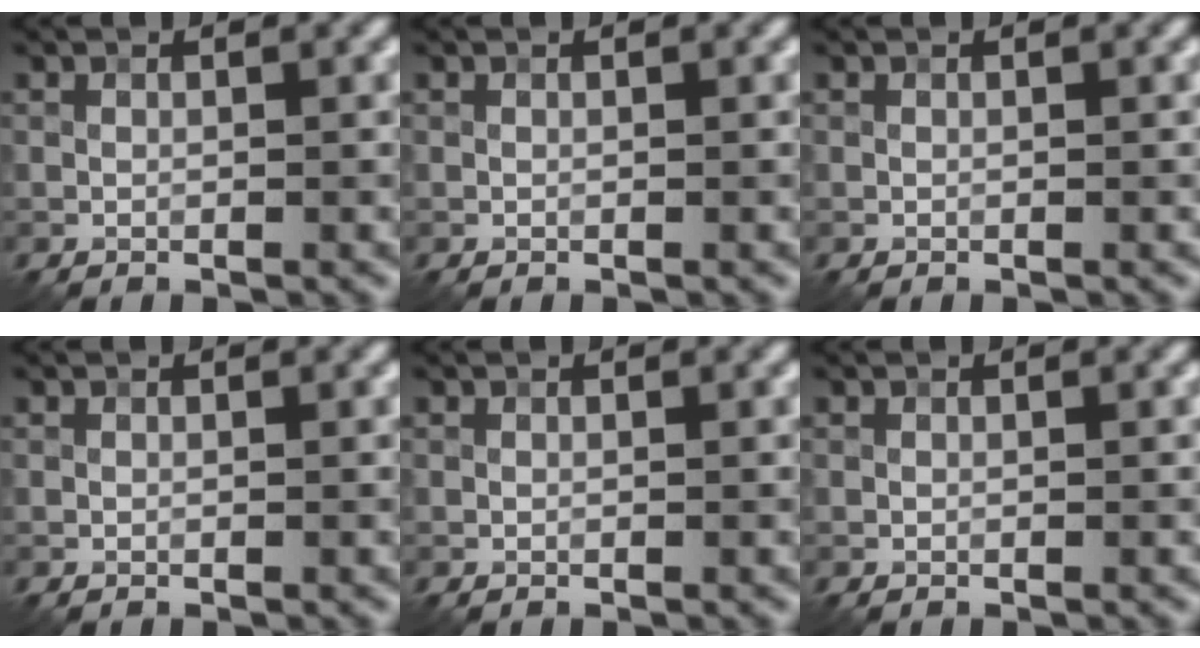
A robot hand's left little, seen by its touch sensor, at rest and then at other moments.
{"total": 0.0}
{"total": 0.0}
{"total": 0.0}
{"total": 0.0}
{"total": 0.0}